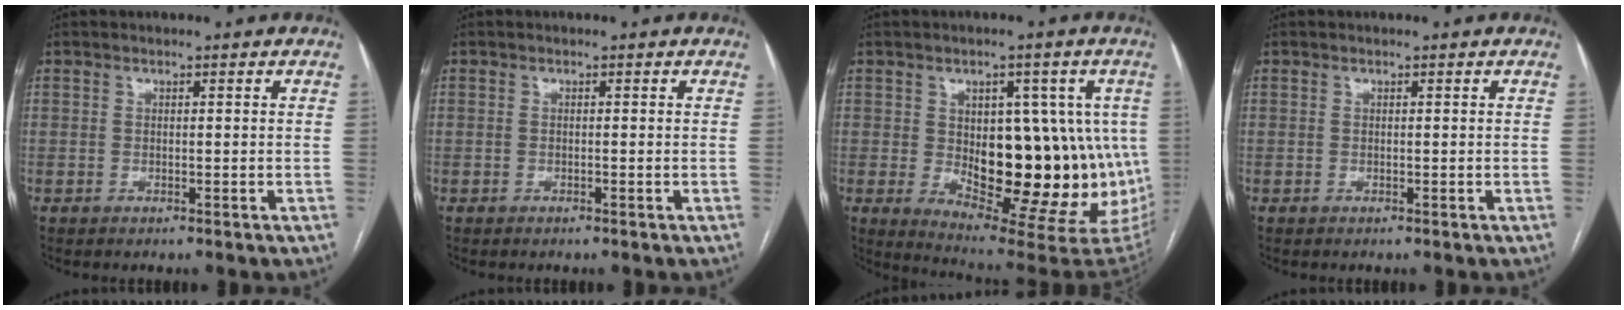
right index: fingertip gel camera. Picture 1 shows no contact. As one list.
[{"total": 0.0}, {"total": 19.9, "force": [-1.1, 9.1, 17.7], "torque": [-0.193, 0.008, 0.012]}, {"total": 0.0}]